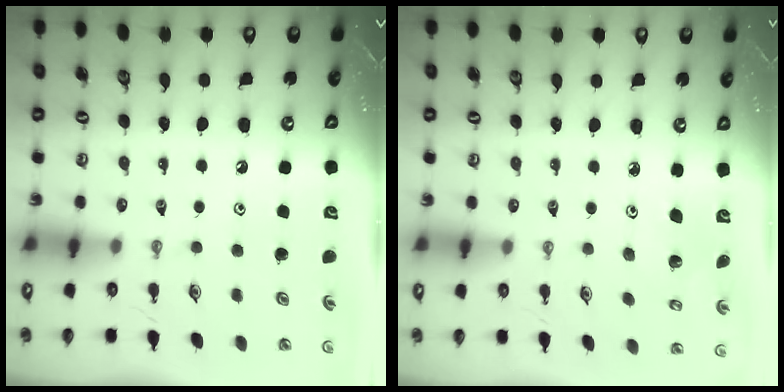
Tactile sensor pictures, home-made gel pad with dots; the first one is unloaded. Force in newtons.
{"total": 2.7, "press": 2.7, "slide": 0.2}